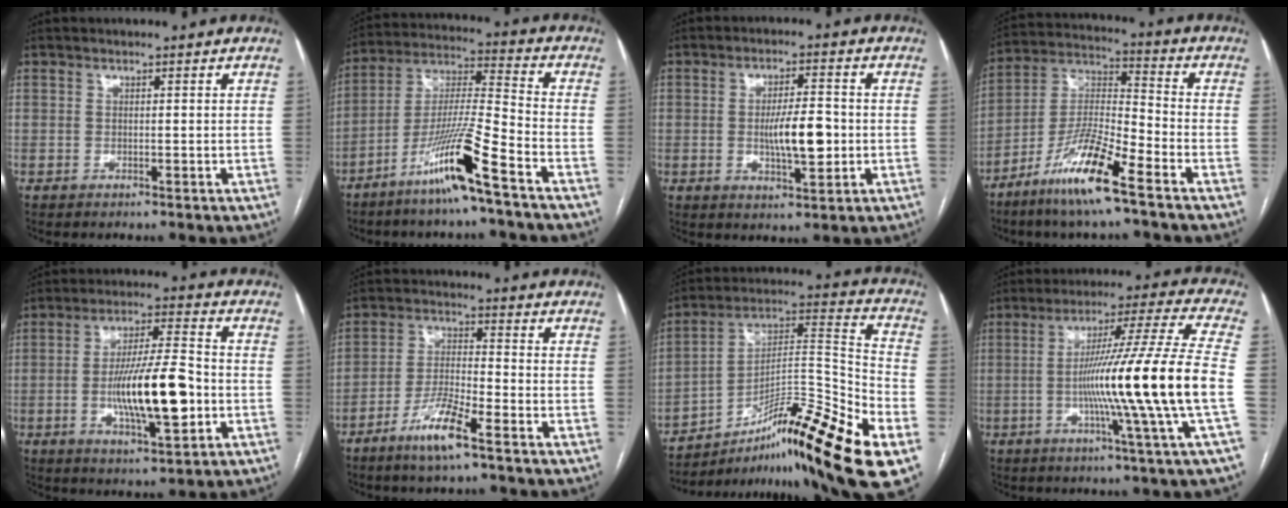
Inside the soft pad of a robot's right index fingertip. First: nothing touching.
{"total": 13.4, "force": [-8.1, -0.8, 10.7], "torque": [-0.211, -0.017, -0.157]}
{"total": 7.7, "force": [-0.8, 2.1, 7.4], "torque": [-0.130, 0.001, -0.012]}
{"total": 13.0, "force": [-8.1, 0.4, 10.1], "torque": [-0.200, -0.023, -0.162]}
{"total": 14.3, "force": [-2.9, 2.5, 13.8], "torque": [-0.247, -0.001, -0.045]}
{"total": 8.3, "force": [-5.3, 0.4, 6.4], "torque": [-0.130, -0.013, -0.103]}
{"total": 24.3, "force": [-13.1, 1.5, 20.4], "torque": [-0.282, 0.010, -0.203]}
{"total": 19.8, "force": [-3.6, -3.0, 19.3], "torque": [-0.309, -0.011, -0.075]}